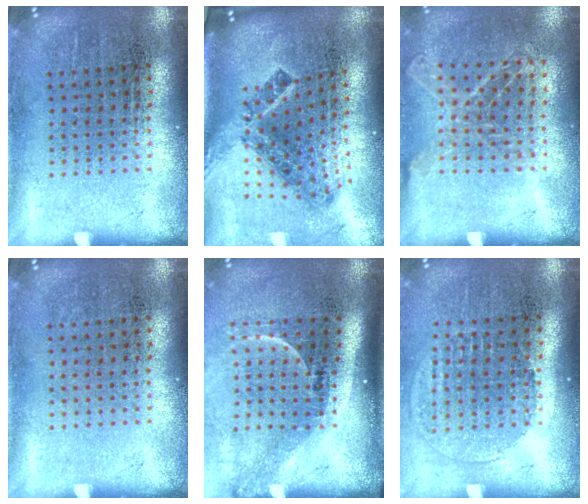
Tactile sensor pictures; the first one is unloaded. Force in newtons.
{"total": 1.9, "press": 1.3, "slide": 1.4}
{"total": 1.1, "press": 1.1, "slide": 0.3}
{"total": 0.0}
{"total": 2.2, "press": 1.6, "slide": 1.6}
{"total": 1.3, "press": 1.2, "slide": 0.5}